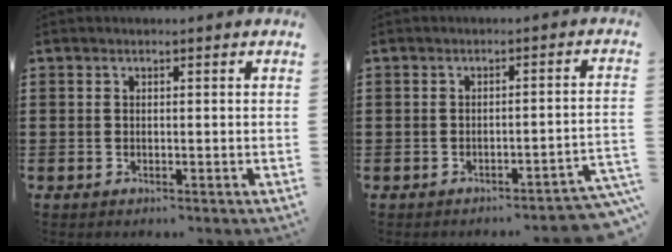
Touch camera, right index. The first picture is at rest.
{"total": 2.7, "force": [-2.4, -0.3, 1.1], "torque": [-0.023, -0.005, -0.052]}